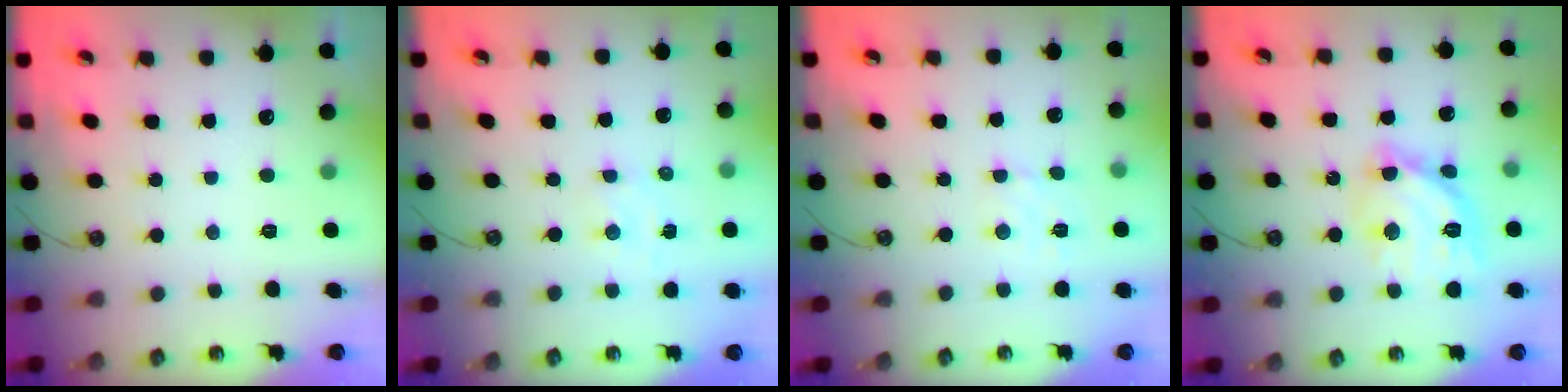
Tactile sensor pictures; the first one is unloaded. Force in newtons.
{"total": 1.4, "press": 1.4, "slide": 0.3}
{"total": 1.8, "press": 1.7, "slide": 0.7}
{"total": 14.0, "press": 13.9, "slide": 1.4}